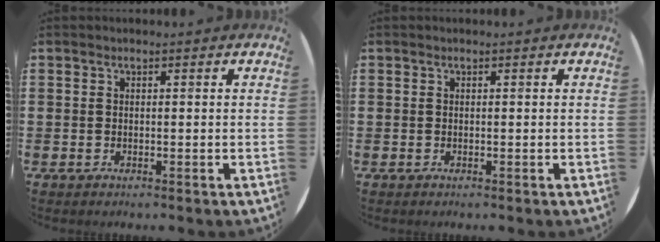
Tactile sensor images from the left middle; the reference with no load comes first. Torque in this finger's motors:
{"motor_torque": [-0.01, -0.01, 0.00, 0.00]}